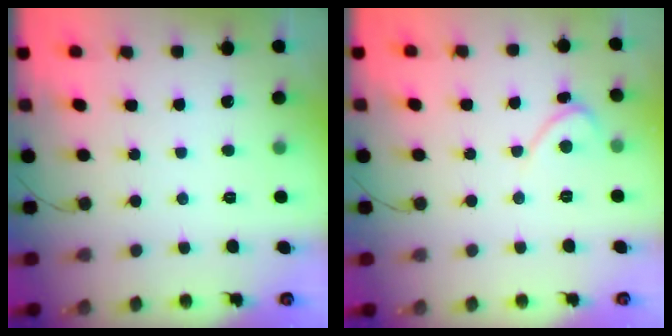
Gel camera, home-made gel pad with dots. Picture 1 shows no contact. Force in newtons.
{"total": 2.2, "press": 2.2, "slide": 0.2}